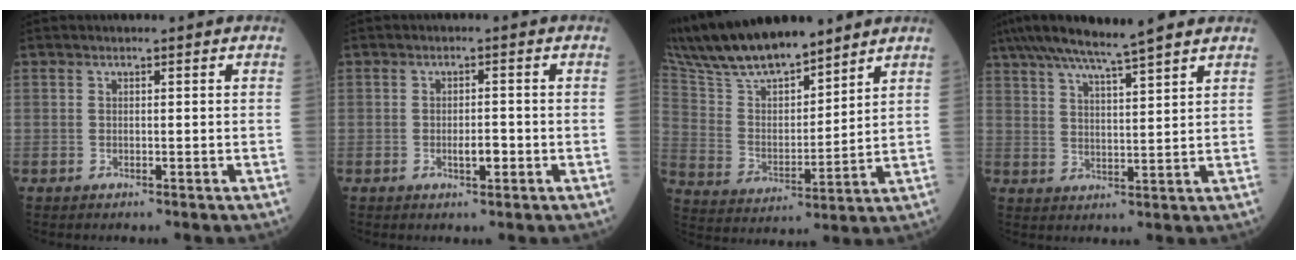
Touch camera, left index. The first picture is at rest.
{"total": 2.2, "force": [-0.9, 0.7, 1.9], "torque": [-0.028, -0.002, -0.015]}
{"total": 17.7, "force": [15.1, 3.8, 8.4], "torque": [-0.161, 0.018, 0.282]}
{"total": 11.6, "force": [9.8, 0.2, 6.2], "torque": [-0.109, 0.026, 0.156]}